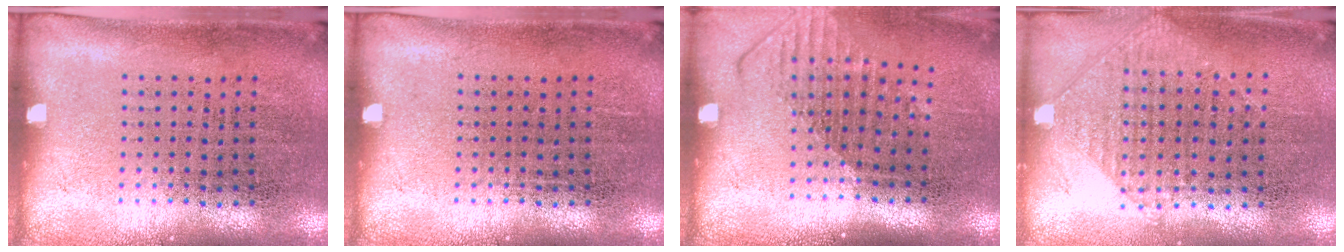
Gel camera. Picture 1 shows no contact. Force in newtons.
{"total": 0.0}
{"total": 1.6, "press": 1.1, "slide": 1.1}
{"total": 0.9, "press": 0.8, "slide": 0.3}